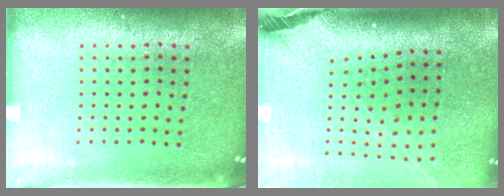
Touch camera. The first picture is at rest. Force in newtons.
{"total": 2.6, "press": 1.9, "slide": 1.8}